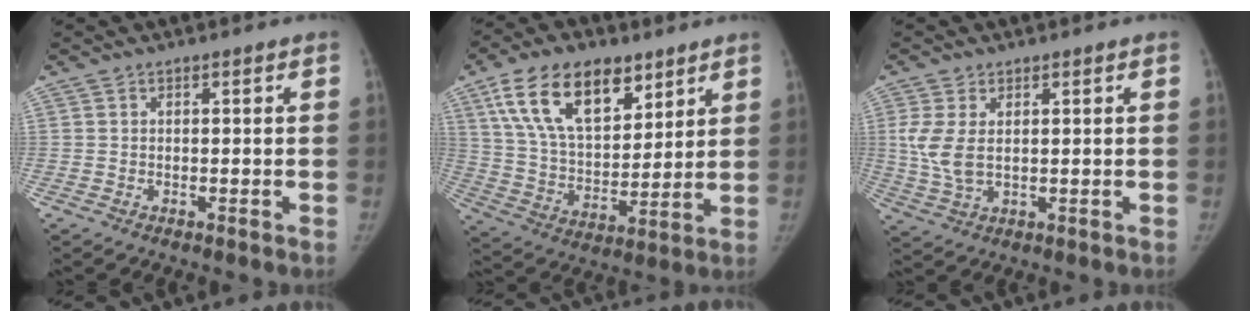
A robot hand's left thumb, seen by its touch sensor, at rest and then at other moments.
{"total": 19.3, "force": [10.6, 10.4, 12.4], "torque": [-0.180, -0.035, 0.196]}
{"total": 6.2, "force": [1.1, 3.6, 4.9], "torque": [-0.113, -0.004, 0.028]}